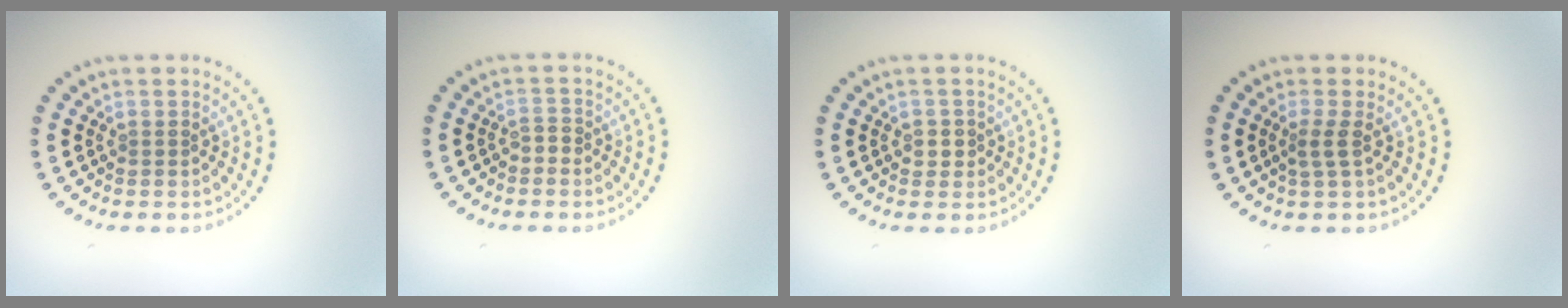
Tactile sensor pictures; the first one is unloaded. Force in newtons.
{"total": 1.0, "press": 0.8, "slide": 0.6}
{"total": 1.2, "press": 1.0, "slide": 0.5}
{"total": 1.7, "press": 1.1, "slide": 1.3}